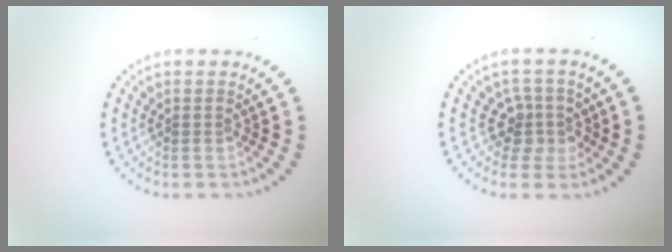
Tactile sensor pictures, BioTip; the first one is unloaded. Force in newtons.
{"total": 2.7, "press": 2.1, "slide": 1.7}